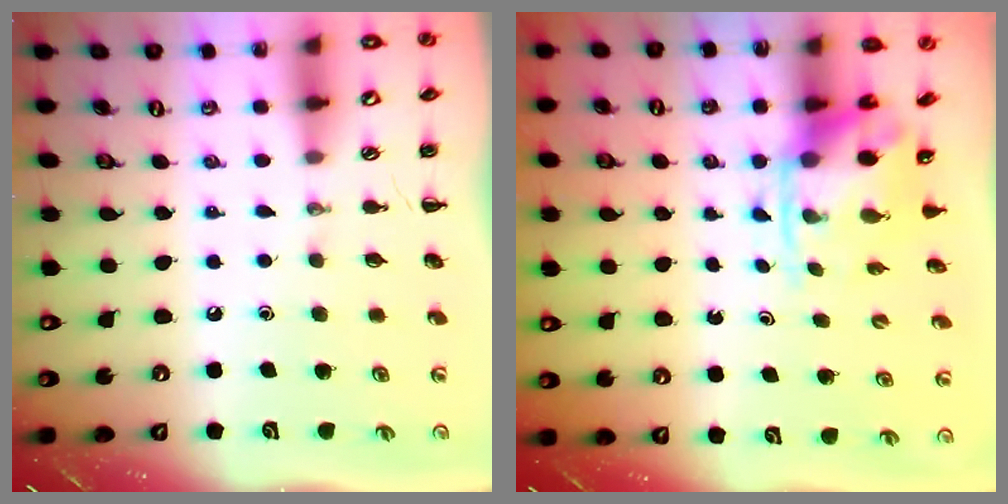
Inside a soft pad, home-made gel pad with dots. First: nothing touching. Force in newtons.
{"total": 3.9, "press": 3.8, "slide": 0.8}